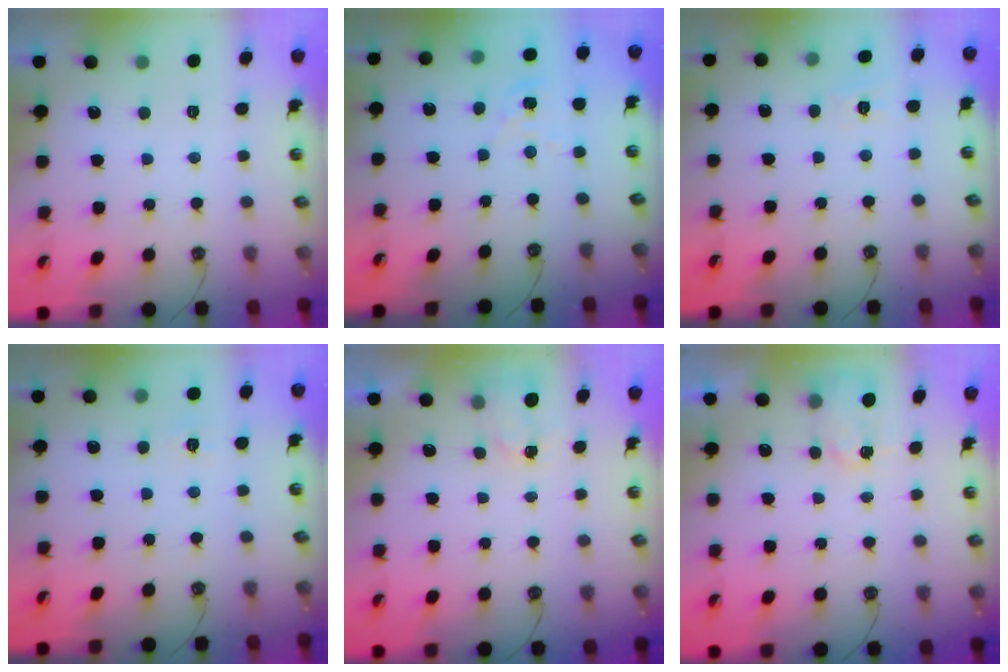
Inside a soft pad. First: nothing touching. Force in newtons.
{"total": 1.4, "press": 1.4, "slide": 0.2}
{"total": 2.8, "press": 2.8, "slide": 0.5}
{"total": 4.8, "press": 4.7, "slide": 0.5}
{"total": 2.3, "press": 2.3, "slide": 0.2}
{"total": 2.9, "press": 2.9, "slide": 0.4}